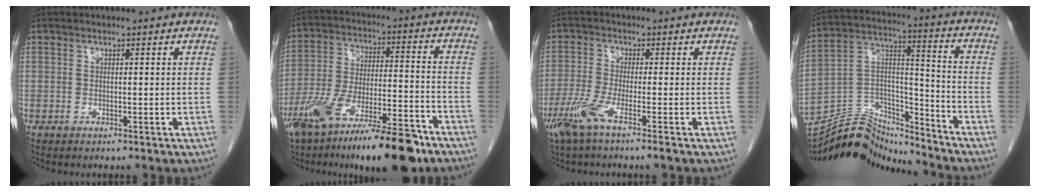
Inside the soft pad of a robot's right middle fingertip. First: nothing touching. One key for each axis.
{"total": 19.0, "fx": -13.3, "fy": 3.5, "fz": 13.2, "tx": -0.209, "ty": -0.019, "tz": -0.232}
{"total": 5.3, "fx": -3.1, "fy": -0.2, "fz": 4.3, "tx": -0.096, "ty": -0.015, "tz": -0.071}
{"total": 16.6, "fx": -16.0, "fy": 2.9, "fz": 2.9, "tx": -0.058, "ty": 0.036, "tz": -0.280}